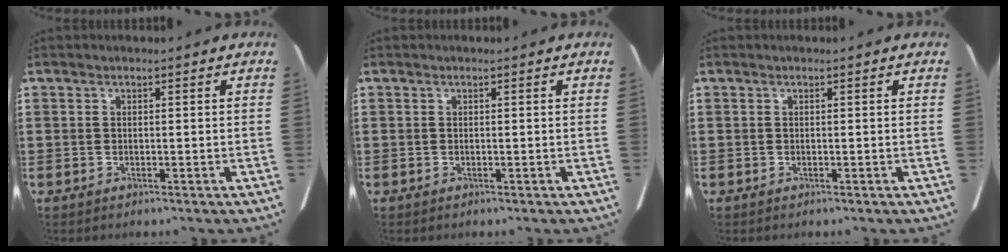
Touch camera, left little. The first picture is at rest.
{"total": 0.0}
{"total": 0.0}